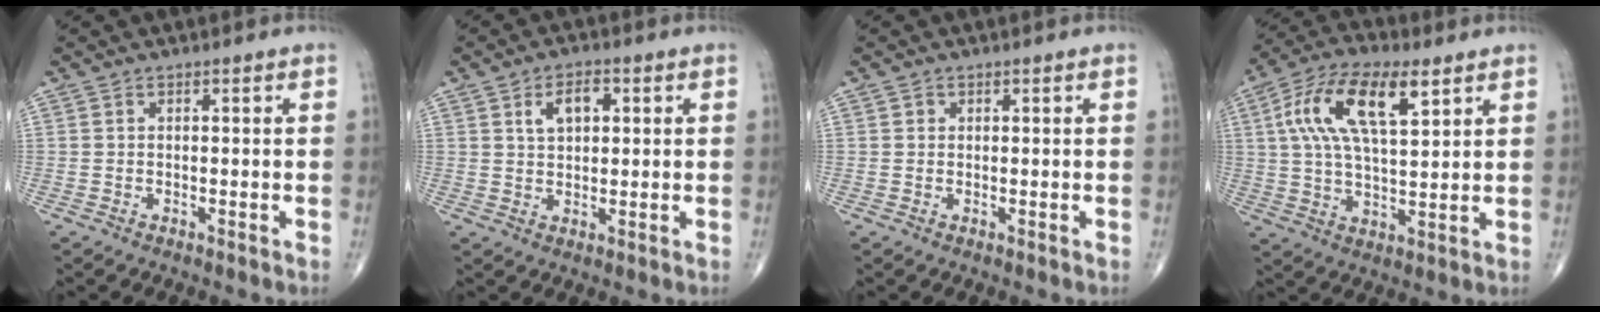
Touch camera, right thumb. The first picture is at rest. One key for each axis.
{"total": 5.3, "fx": 1.8, "fy": 3.2, "fz": 3.9, "tx": -0.054, "ty": 0.002, "tz": 0.030}
{"total": 0.7, "fx": 0.2, "fy": 0.6, "fz": 0.1, "tx": 0.003, "ty": 0.001, "tz": 0.003}
{"total": 15.6, "fx": 5.9, "fy": 6.6, "fz": 12.9, "tx": -0.239, "ty": 0.004, "tz": 0.104}